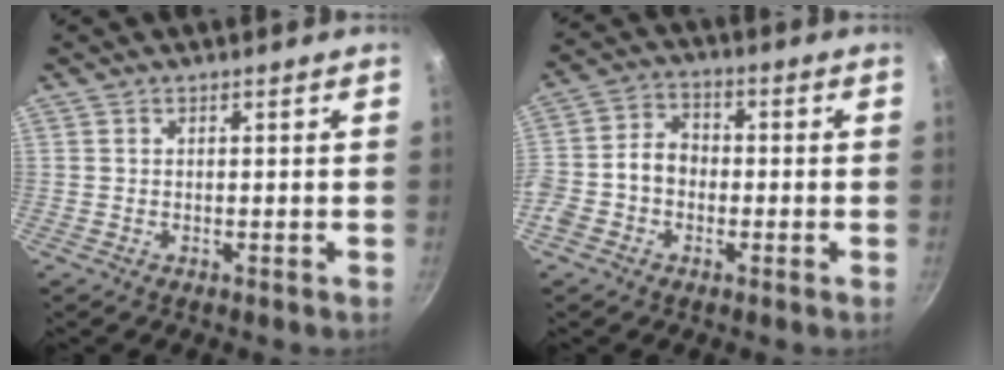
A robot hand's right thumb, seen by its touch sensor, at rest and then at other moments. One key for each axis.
{"total": 8.7, "fx": -2.0, "fy": 6.7, "fz": 5.3, "tx": -0.085, "ty": 0.036, "tz": -0.052}